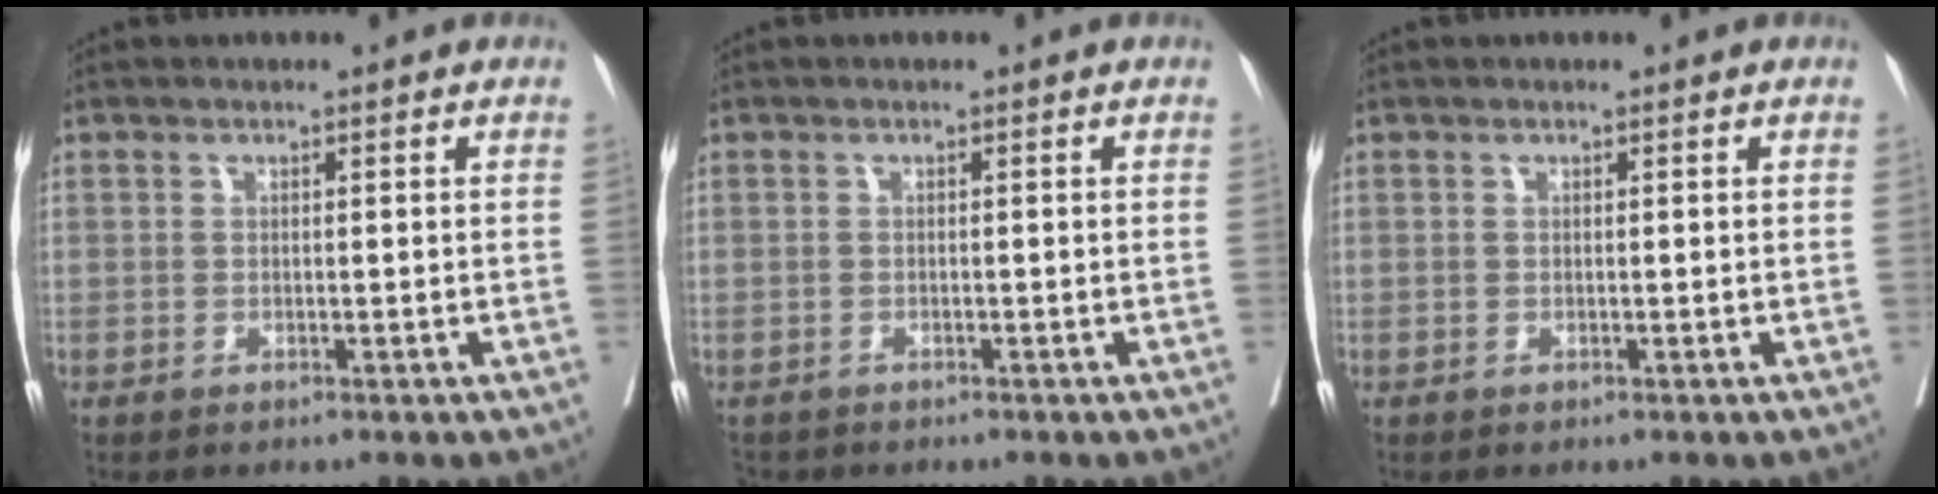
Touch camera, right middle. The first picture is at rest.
{"total": 2.6, "force": [-2.3, 1.3, 0.4], "torque": [-0.009, -0.004, -0.037]}
{"total": 0.0}